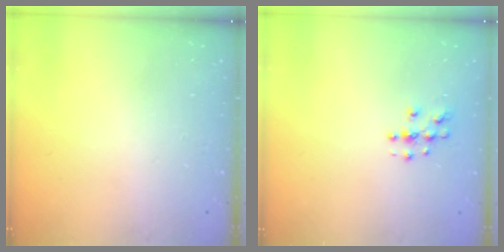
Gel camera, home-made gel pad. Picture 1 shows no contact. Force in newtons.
{"total": 3.9, "press": 3.9, "slide": 0.3}